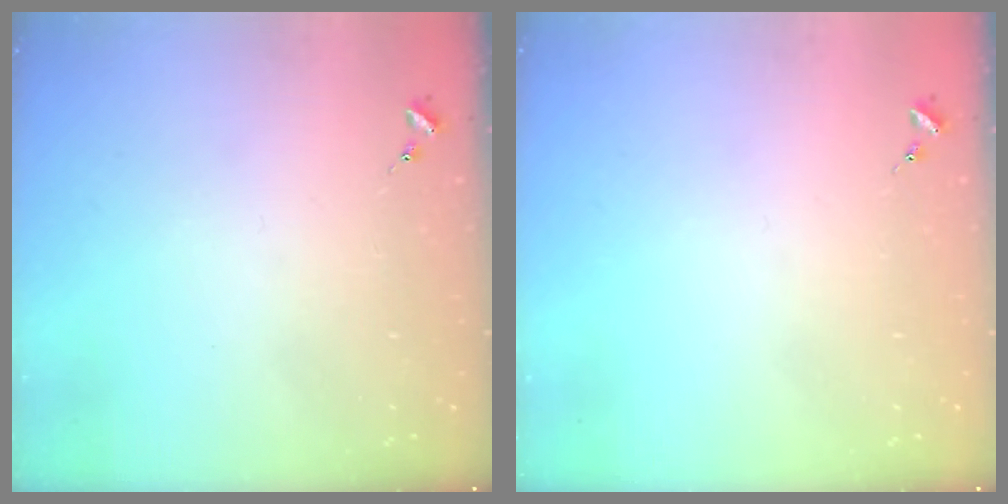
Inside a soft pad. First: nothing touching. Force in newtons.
{"total": 0.0}